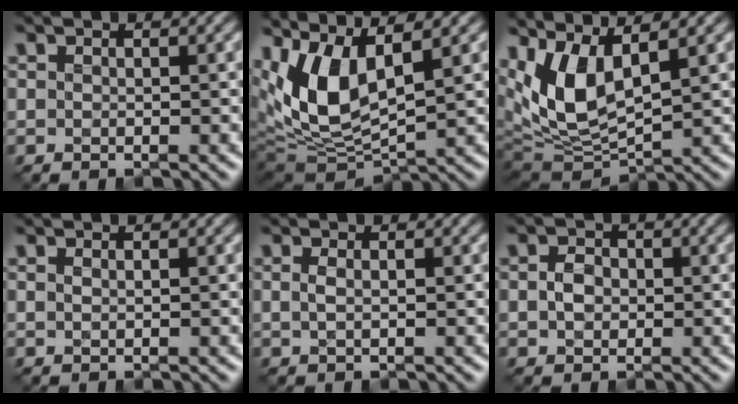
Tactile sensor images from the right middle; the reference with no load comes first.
{"total": 10.1, "force": [2.8, 4.8, 8.4], "torque": [-0.181, 0.003, 0.046]}
{"total": 8.7, "force": [2.7, 4.0, 7.3], "torque": [-0.162, 0.000, 0.049]}
{"total": 0.0}
{"total": 0.7, "force": [-0.3, 0.1, 0.6], "torque": [-0.014, -0.001, -0.007]}
{"total": 1.7, "force": [-0.6, 1.3, 1.0], "torque": [-0.020, 0.001, -0.018]}